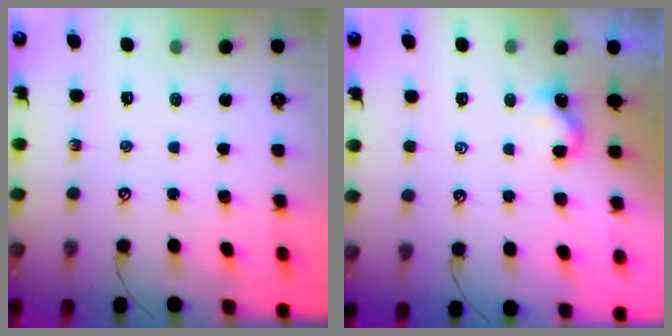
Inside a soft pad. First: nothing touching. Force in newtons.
{"total": 1.5, "press": 1.5, "slide": 0.2}